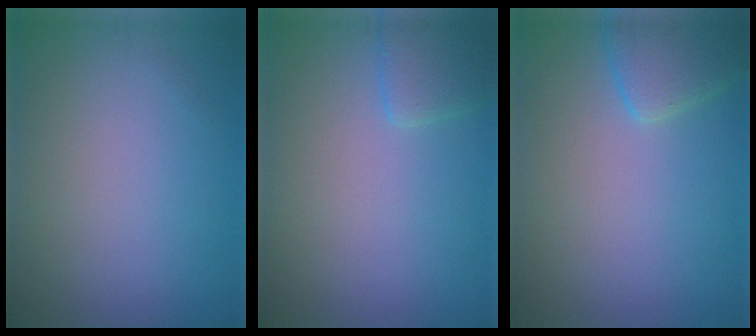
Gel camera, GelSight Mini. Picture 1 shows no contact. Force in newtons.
{"total": 1.7, "press": 1.7, "slide": 0.1}
{"total": 2.9, "press": 2.9, "slide": 0.1}